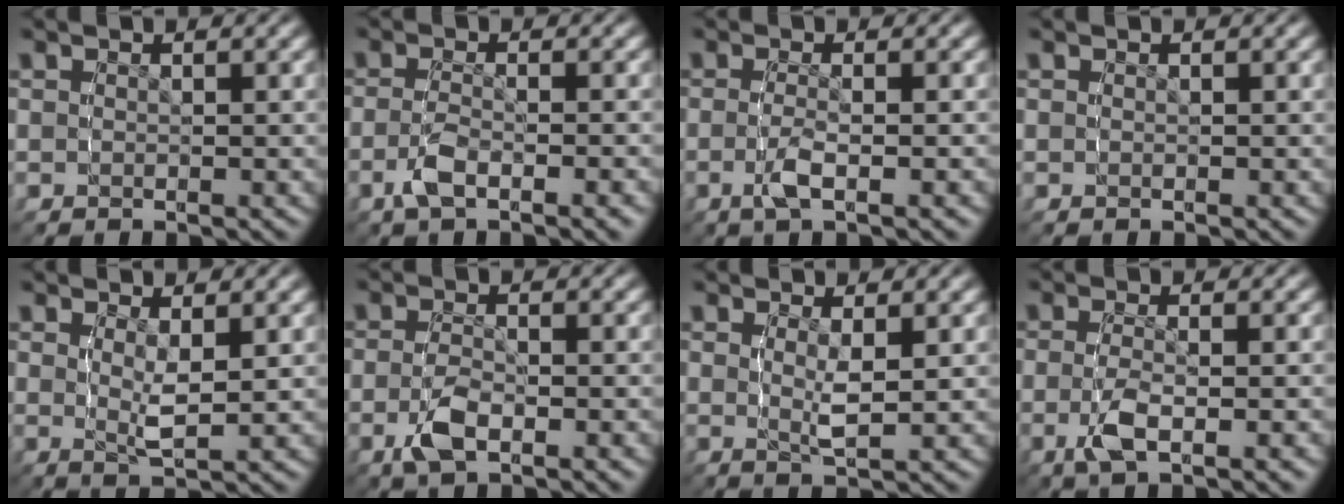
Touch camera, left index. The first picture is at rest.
{"total": 2.3, "force": [-1.4, 0.0, 1.9], "torque": [-0.041, -0.004, -0.023]}
{"total": 1.9, "force": [-0.8, -0.2, 1.7], "torque": [-0.039, -0.005, -0.014]}
{"total": 0.0}
{"total": 2.0, "force": [1.0, -0.3, 1.8], "torque": [-0.035, -0.013, 0.022]}
{"total": 2.4, "force": [-1.3, 0.6, 1.9], "torque": [-0.042, -0.006, -0.022]}
{"total": 1.8, "force": [0.7, -0.4, 1.6], "torque": [-0.034, -0.013, 0.018]}
{"total": 2.4, "force": [-0.9, 0.2, 2.2], "torque": [-0.052, -0.007, -0.014]}